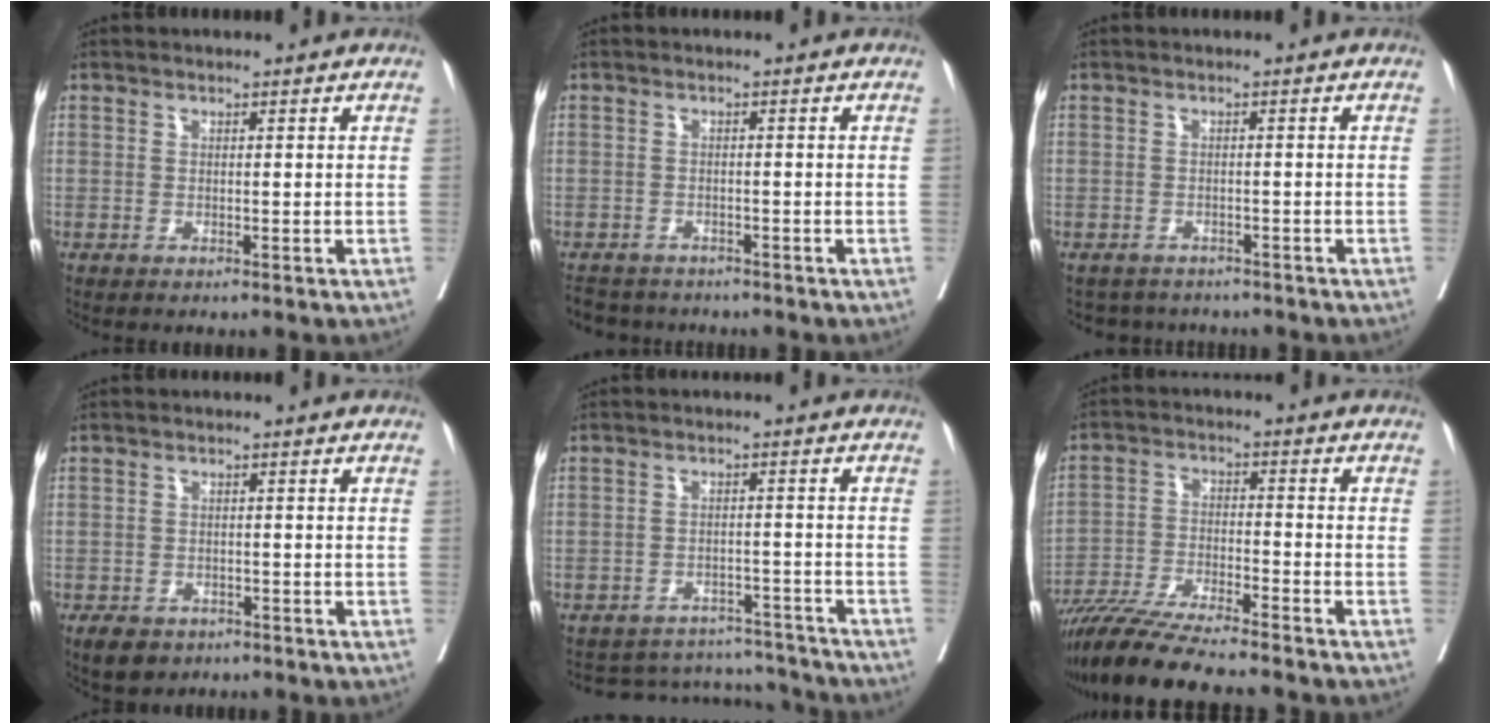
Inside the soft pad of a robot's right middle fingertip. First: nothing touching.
{"total": 4.2, "force": [-4.0, 1.3, 0.3], "torque": [0.001, -0.007, -0.062]}
{"total": 4.4, "force": [-4.1, 1.7, 0.0], "torque": [0.000, 0.001, -0.051]}
{"total": 4.1, "force": [-2.8, 2.6, 1.3], "torque": [-0.020, -0.001, -0.038]}
{"total": 9.5, "force": [-9.4, 1.6, -0.6], "torque": [0.014, 0.026, -0.120]}
{"total": 13.2, "force": [-11.6, 0.5, 6.2], "torque": [-0.104, -0.025, -0.193]}